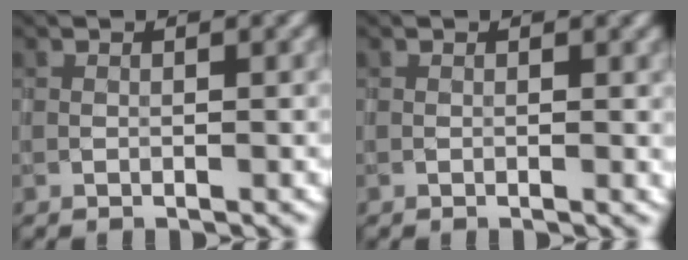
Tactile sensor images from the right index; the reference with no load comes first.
{"total": 0.7, "force": [0.1, 0.4, 0.6], "torque": [-0.009, -0.004, 0.003]}